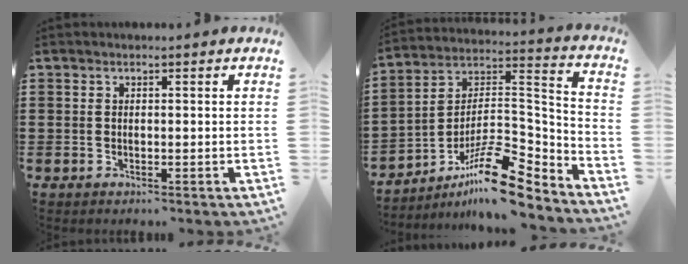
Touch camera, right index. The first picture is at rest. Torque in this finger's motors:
{"motor_torque": [0.15, -0.18, 0.14, 0.00]}